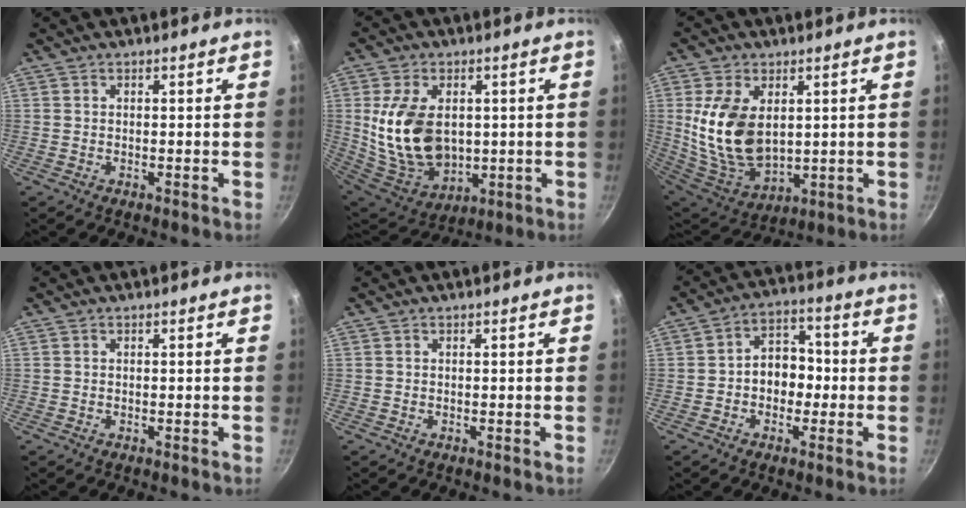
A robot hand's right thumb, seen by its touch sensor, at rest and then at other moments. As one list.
[{"total": 17.5, "force": [1.5, 11.9, 12.8], "torque": [-0.222, -0.023, 0.048]}, {"total": 16.3, "force": [2.7, 10.3, 12.4], "torque": [-0.228, -0.033, 0.069]}, {"total": 0.0}, {"total": 0.0}, {"total": 8.2, "force": [-1.1, 6.3, 5.1], "torque": [-0.025, 0.030, -0.027]}]